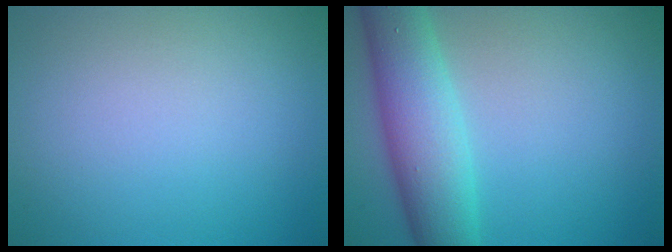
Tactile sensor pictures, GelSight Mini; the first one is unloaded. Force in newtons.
{"total": 7.3, "press": 7.3, "slide": 0.2}